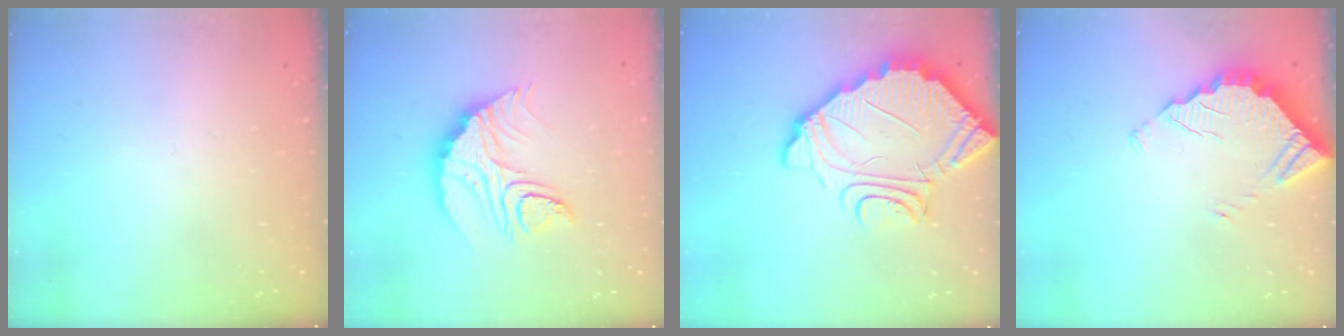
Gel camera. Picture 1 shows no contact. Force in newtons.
{"total": 12.5, "press": 12.5, "slide": 0.6}
{"total": 12.6, "press": 12.6, "slide": 0.9}
{"total": 3.5, "press": 3.5, "slide": 0.2}